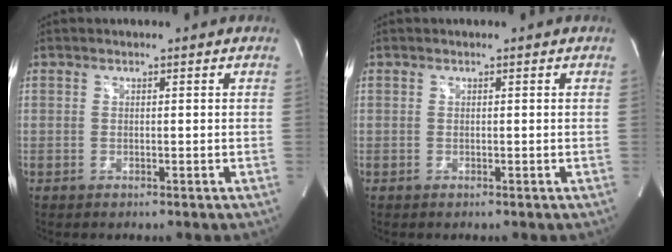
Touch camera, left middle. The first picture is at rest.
{"total": 0.0}